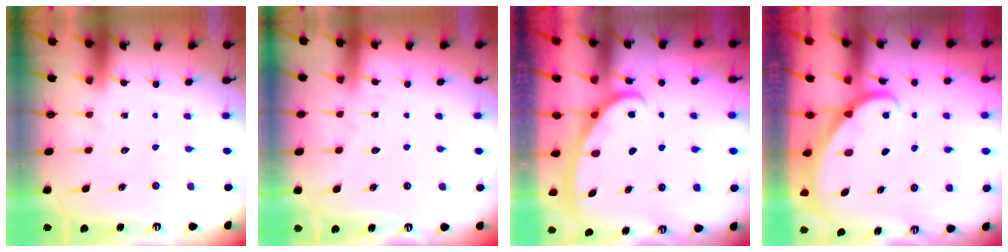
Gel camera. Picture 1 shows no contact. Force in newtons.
{"total": 1.6, "press": 1.6, "slide": 0.2}
{"total": 2.9, "press": 2.9, "slide": 0.3}
{"total": 1.9, "press": 1.9, "slide": 0.2}